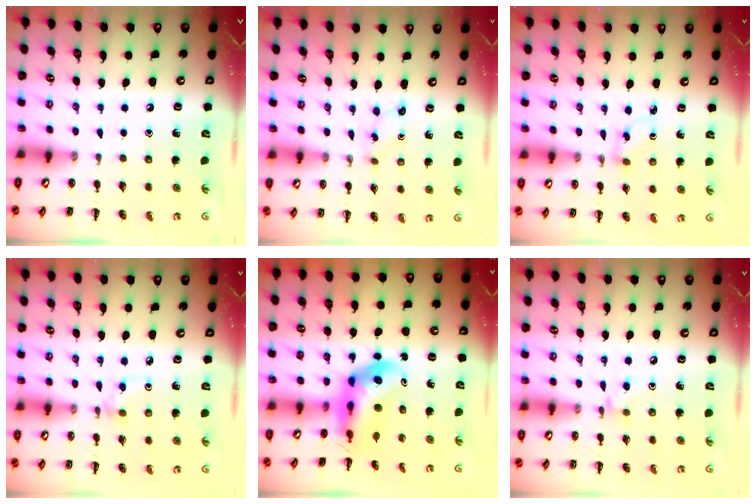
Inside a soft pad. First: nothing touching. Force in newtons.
{"total": 1.0, "press": 0.9, "slide": 0.4}
{"total": 1.9, "press": 1.7, "slide": 0.9}
{"total": 2.8, "press": 2.6, "slide": 1.0}
{"total": 6.4, "press": 6.2, "slide": 1.5}
{"total": 4.6, "press": 4.3, "slide": 1.5}